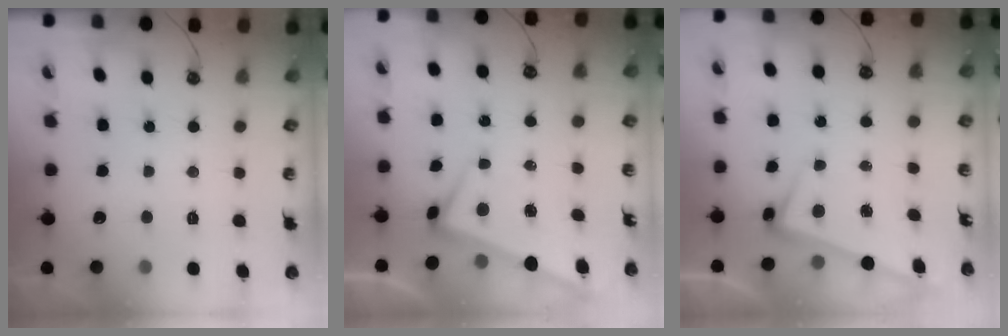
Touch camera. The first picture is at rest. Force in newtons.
{"total": 1.7, "press": 1.6, "slide": 0.5}
{"total": 2.5, "press": 2.2, "slide": 1.1}